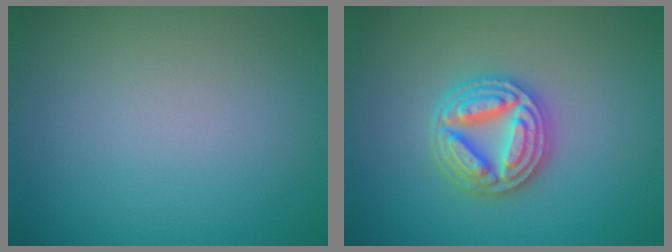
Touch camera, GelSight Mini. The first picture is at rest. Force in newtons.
{"total": 5.0, "press": 4.9, "slide": 0.9}